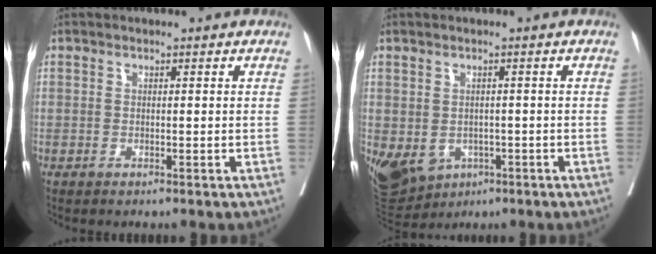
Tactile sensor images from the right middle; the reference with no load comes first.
{"total": 12.9, "force": [-5.0, 10.2, 6.1], "torque": [-0.151, -0.002, -0.061]}